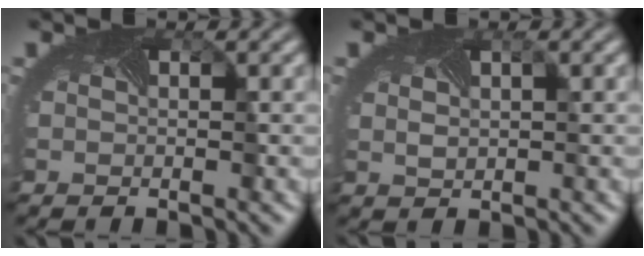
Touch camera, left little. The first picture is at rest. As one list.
[{"total": 1.3, "force": [0.5, 0.8, 0.9], "torque": [-0.023, 0.007, 0.017]}]